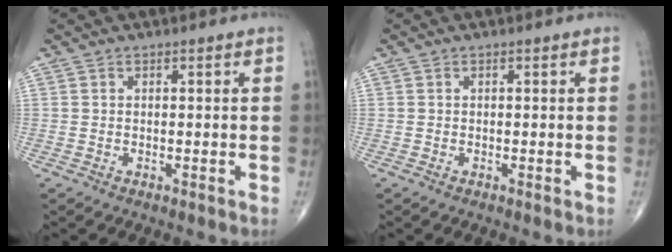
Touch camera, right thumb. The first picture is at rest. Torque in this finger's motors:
{"motor_torque": [0.12, 0.85, -0.31, -0.01, 0.03]}